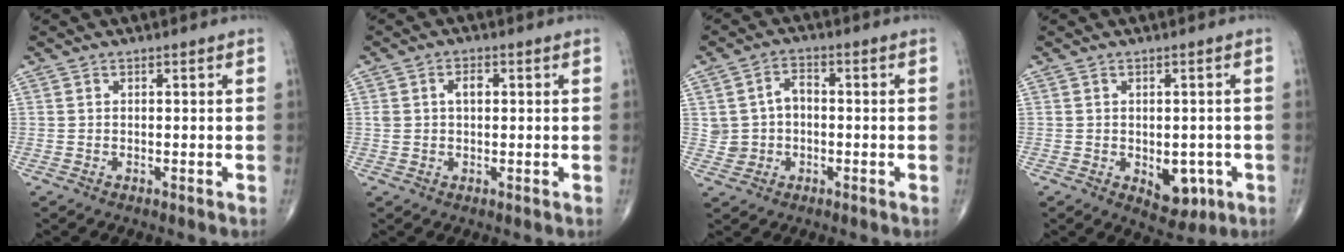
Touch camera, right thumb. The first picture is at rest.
{"total": 3.3, "force": [0.7, 2.0, 2.5], "torque": [-0.047, 0.011, 0.013]}
{"total": 5.7, "force": [-0.1, 4.8, 3.1], "torque": [-0.038, 0.020, -0.003]}
{"total": 6.3, "force": [-1.7, 4.1, 4.5], "torque": [-0.029, -0.001, -0.011]}